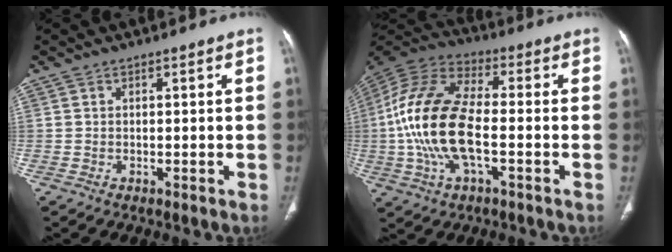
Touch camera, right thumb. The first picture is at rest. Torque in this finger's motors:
{"motor_torque": [2.54, 2.46, 2.60, -0.16, 0.68]}